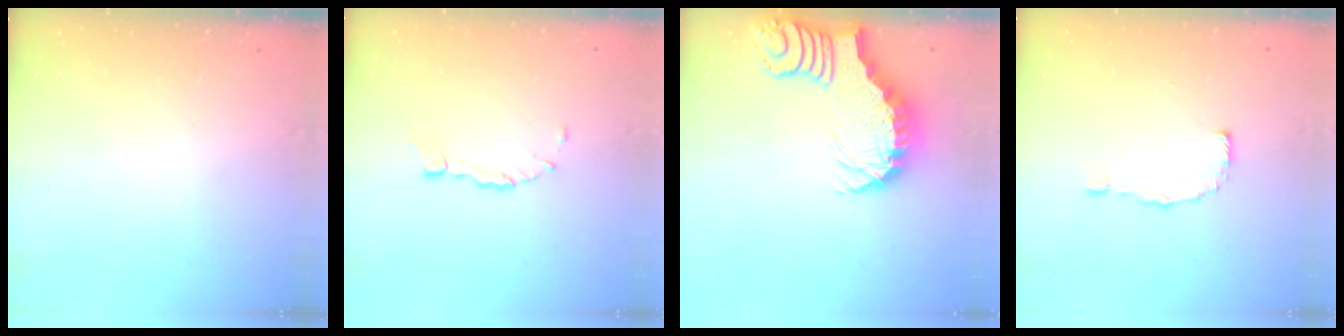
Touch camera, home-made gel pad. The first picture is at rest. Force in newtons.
{"total": 4.2, "press": 4.2, "slide": 0.1}
{"total": 3.3, "press": 3.3, "slide": 0.5}
{"total": 2.5, "press": 2.5, "slide": 0.1}